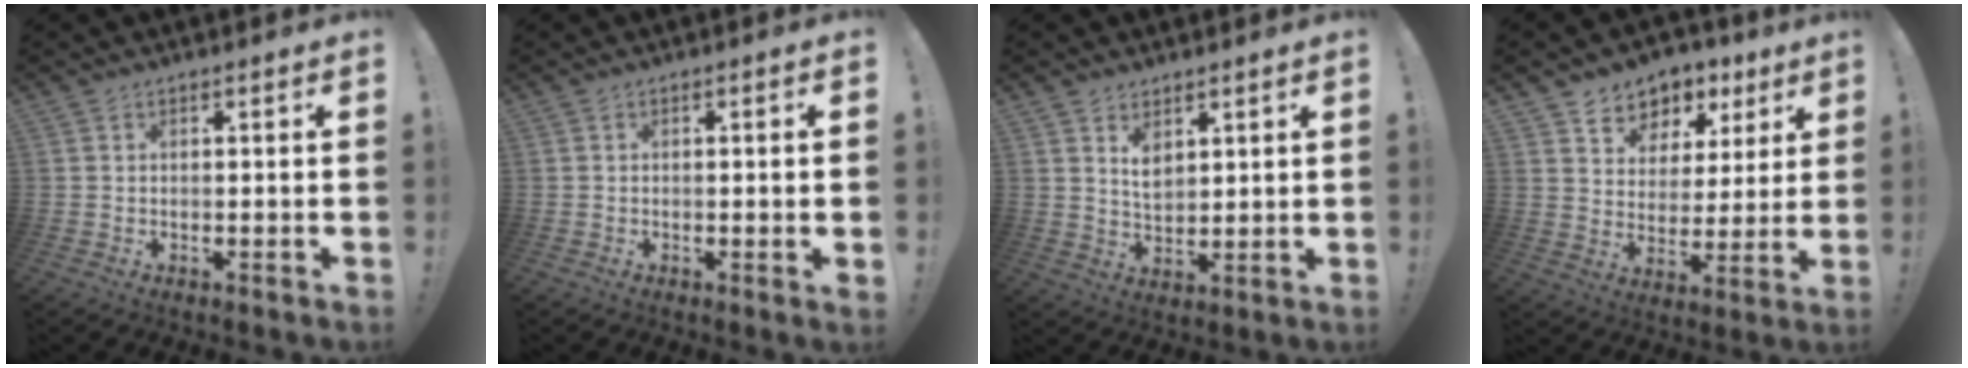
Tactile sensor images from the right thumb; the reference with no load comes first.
{"total": 2.1, "force": [-0.2, -0.4, 2.0], "torque": [-0.033, -0.003, -0.004]}
{"total": 5.3, "force": [3.4, 3.2, 2.4], "torque": [-0.030, -0.020, 0.059]}
{"total": 7.1, "force": [3.6, 6.1, 1.2], "torque": [-0.004, -0.036, 0.070]}